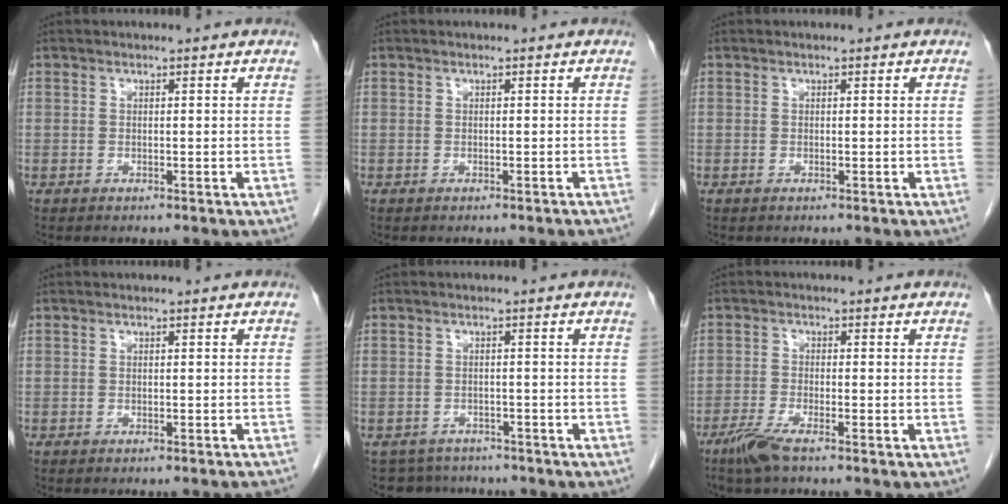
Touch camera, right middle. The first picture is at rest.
{"total": 1.9, "force": [-1.7, 0.2, 0.7], "torque": [-0.013, -0.002, -0.020]}
{"total": 0.0}
{"total": 3.0, "force": [-2.8, -0.2, 1.0], "torque": [-0.016, -0.007, -0.030]}
{"total": 5.1, "force": [-4.6, 2.3, -0.3], "torque": [0.005, 0.009, -0.061]}
{"total": 3.9, "force": [-2.9, 0.4, 2.7], "torque": [-0.062, -0.009, -0.060]}